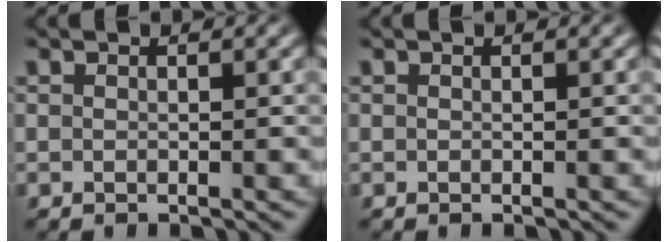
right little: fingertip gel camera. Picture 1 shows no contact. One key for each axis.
{"total": 0.0}